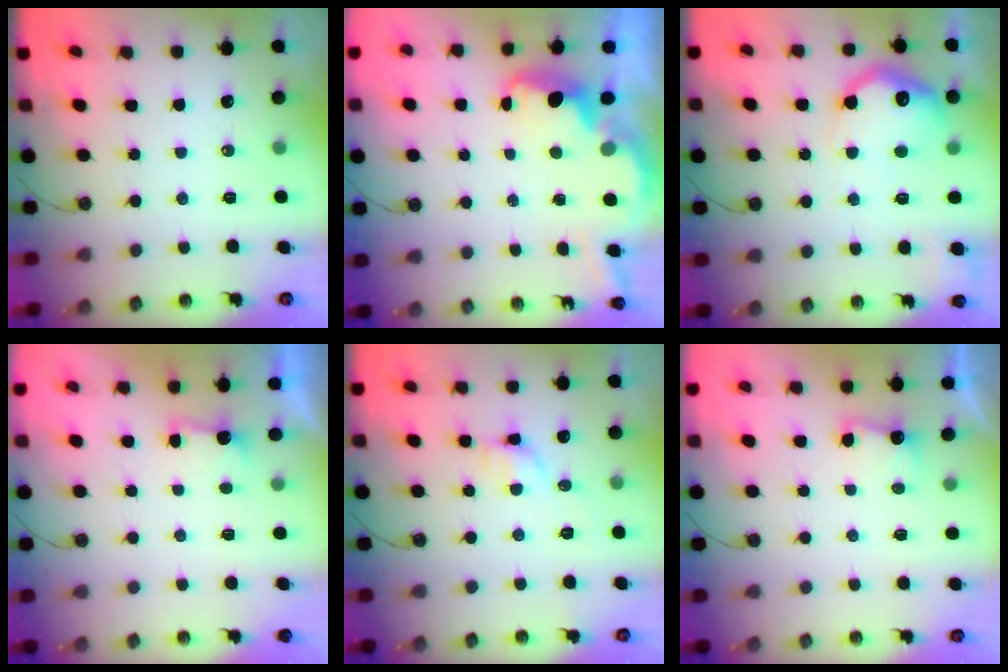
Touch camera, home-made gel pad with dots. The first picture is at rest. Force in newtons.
{"total": 3.9, "press": 3.9, "slide": 0.5}
{"total": 17.7, "press": 17.6, "slide": 1.4}
{"total": 1.6, "press": 1.4, "slide": 0.7}
{"total": 6.6, "press": 6.5, "slide": 1.2}
{"total": 3.7, "press": 3.5, "slide": 1.2}